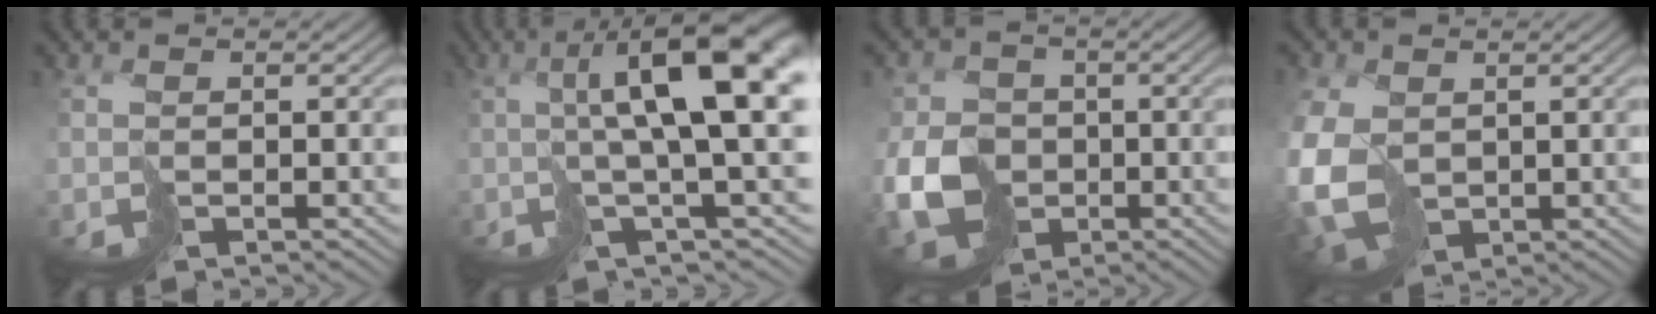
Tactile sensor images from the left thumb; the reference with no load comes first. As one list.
[{"total": 12.9, "force": [1.1, 3.2, 12.4], "torque": [-0.178, 0.007, 0.031]}, {"total": 8.4, "force": [-2.3, 7.0, 4.0], "torque": [-0.099, -0.020, -0.055]}, {"total": 9.3, "force": [-1.0, 7.1, 6.0], "torque": [-0.188, -0.026, -0.013]}]